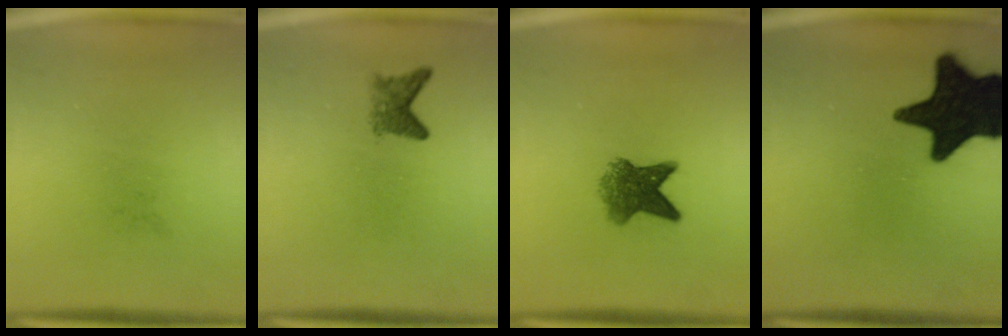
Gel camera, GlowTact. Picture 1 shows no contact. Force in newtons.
{"total": 2.3}
{"total": 5.9}
{"total": 18.2}